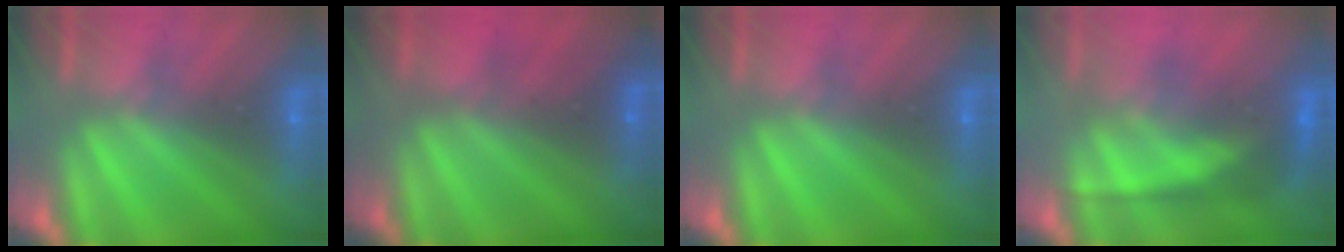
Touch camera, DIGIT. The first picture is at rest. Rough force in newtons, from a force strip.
{"total": 2.2}
{"total": 0.0}
{"total": 2.7}